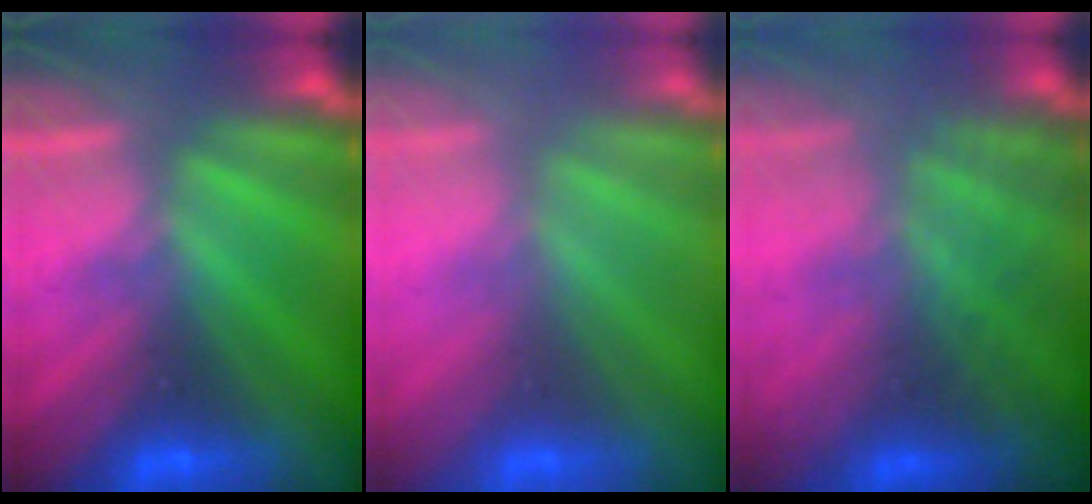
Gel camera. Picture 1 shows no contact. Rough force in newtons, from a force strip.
{"total": 2.4}
{"total": 7.5}